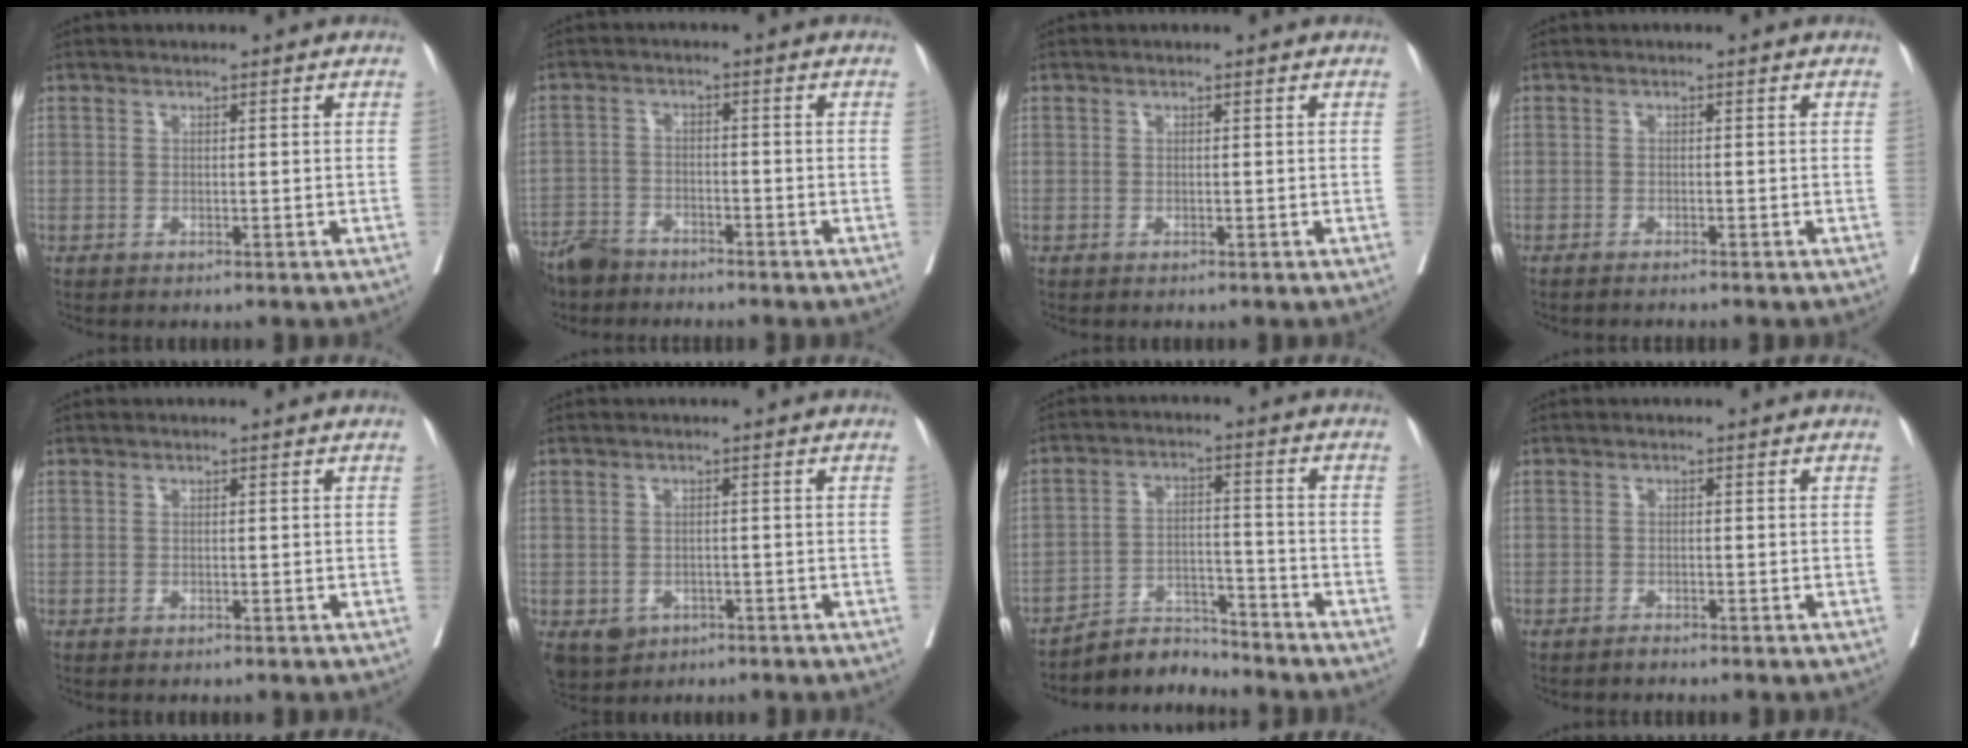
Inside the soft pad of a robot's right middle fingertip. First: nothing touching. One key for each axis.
{"total": 7.0, "fx": -6.4, "fy": 2.4, "fz": 1.9, "tx": -0.034, "ty": -0.017, "tz": -0.118}
{"total": 0.0}
{"total": 2.5, "fx": -2.2, "fy": -0.2, "fz": 1.2, "tx": -0.014, "ty": 0.001, "tz": -0.028}
{"total": 0.0}
{"total": 5.2, "fx": -2.5, "fy": 4.2, "fz": 1.7, "tx": -0.030, "ty": -0.001, "tz": -0.031}
{"total": 6.4, "fx": -6.3, "fy": 0.5, "fz": -0.7, "tx": 0.012, "ty": 0.015, "tz": -0.110}
{"total": 0.7, "fx": -0.6, "fy": 0.0, "fz": 0.1, "tx": -0.006, "ty": -0.001, "tz": -0.012}